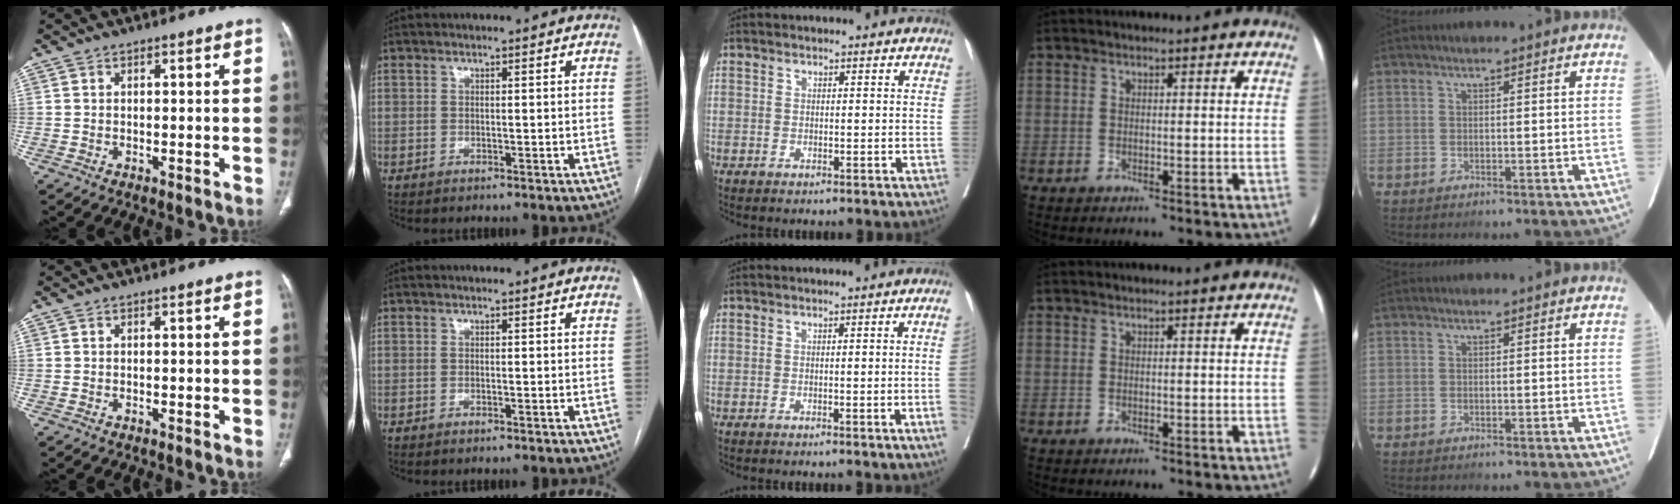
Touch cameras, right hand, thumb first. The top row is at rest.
{"middle": {"total": 3.2, "force": [-0.8, -0.8, 3.0], "torque": [-0.040, 0.001, -0.009]}}